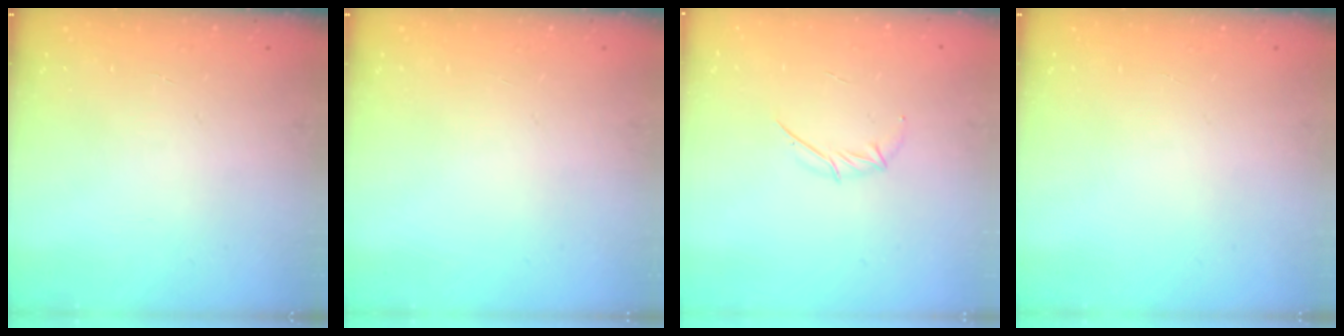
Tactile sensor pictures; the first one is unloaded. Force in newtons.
{"total": 0.0}
{"total": 4.0, "press": 4.0, "slide": 0.7}
{"total": 0.0}